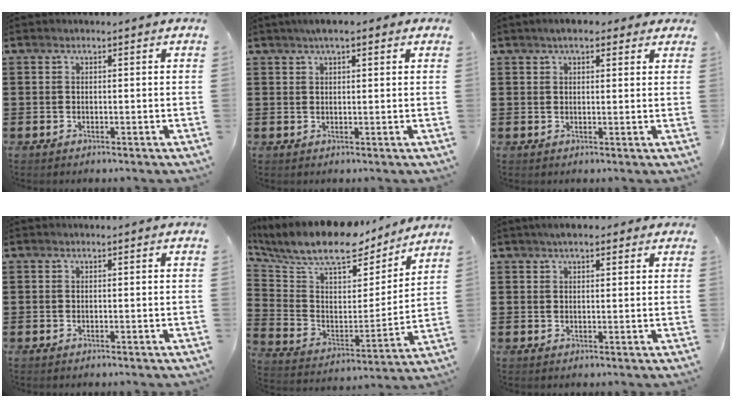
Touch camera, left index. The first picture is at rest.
{"total": 2.9, "force": [1.9, 0.9, 2.0], "torque": [-0.043, 0.008, 0.033]}
{"total": 3.7, "force": [2.7, 1.4, 2.2], "torque": [-0.041, 0.005, 0.046]}
{"total": 0.0}
{"total": 11.8, "force": [9.9, 3.3, 5.7], "torque": [-0.145, -0.062, 0.172]}
{"total": 3.2, "force": [2.4, 1.2, 1.7], "torque": [-0.038, 0.009, 0.043]}